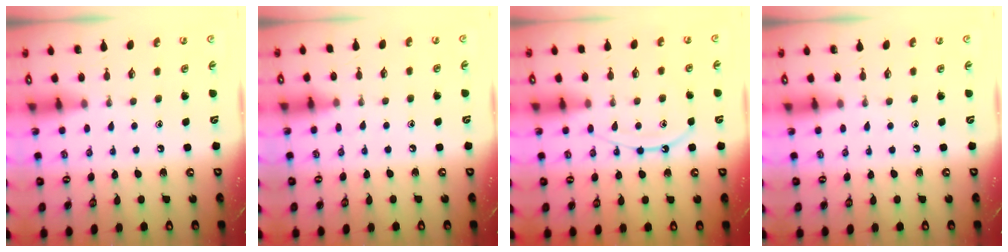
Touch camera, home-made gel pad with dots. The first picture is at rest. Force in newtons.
{"total": 5.0, "press": 5.0, "slide": 0.7}
{"total": 10.6, "press": 10.5, "slide": 1.1}
{"total": 0.0}